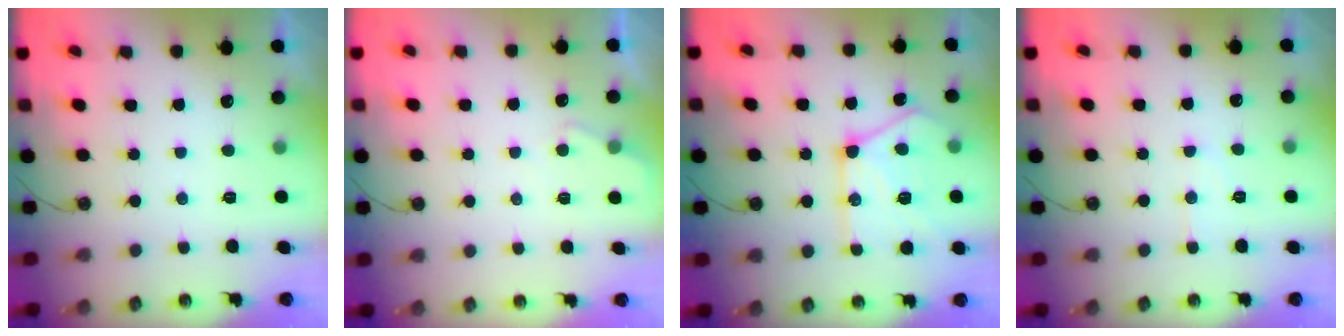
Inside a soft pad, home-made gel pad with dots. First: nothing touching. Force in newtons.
{"total": 3.9, "press": 3.9, "slide": 0.4}
{"total": 18.1, "press": 18.0, "slide": 1.4}
{"total": 5.4, "press": 5.4, "slide": 0.7}